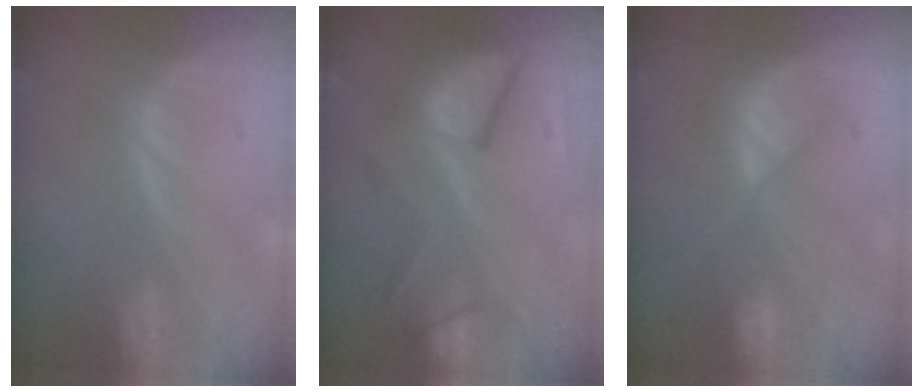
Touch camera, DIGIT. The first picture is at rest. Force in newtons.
{"total": 8.6, "press": 8.5, "slide": 0.4}
{"total": 7.8, "press": 7.1, "slide": 3.1}